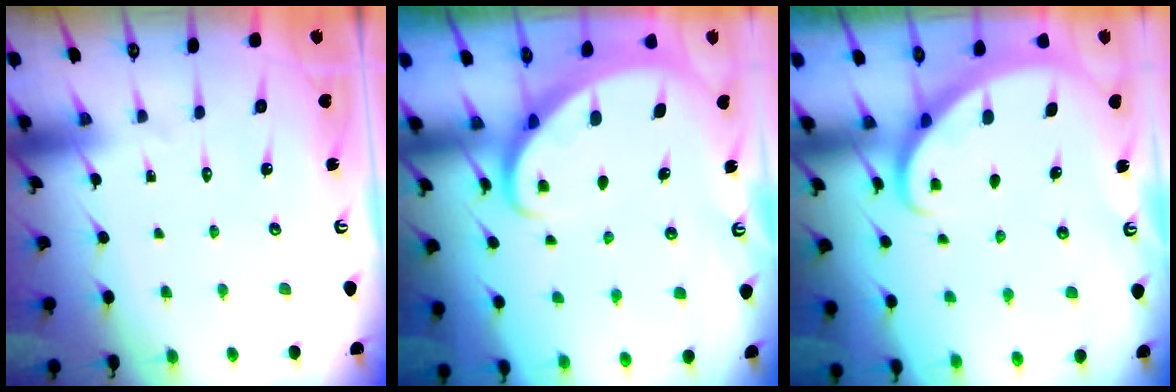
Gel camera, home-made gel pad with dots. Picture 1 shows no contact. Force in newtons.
{"total": 2.6, "press": 2.6, "slide": 0.3}
{"total": 2.9, "press": 2.9, "slide": 0.2}